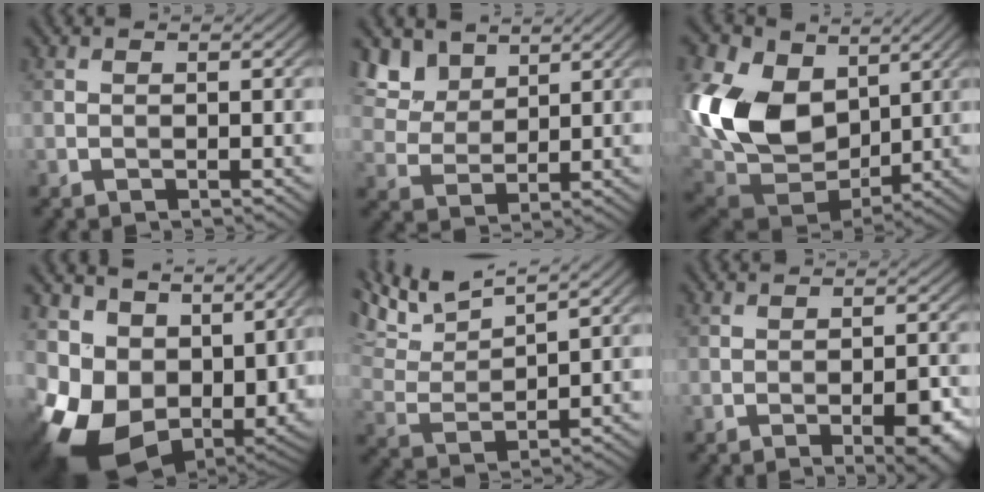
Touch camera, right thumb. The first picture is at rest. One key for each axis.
{"total": 6.7, "fx": 4.6, "fy": 3.9, "fz": 3.0, "tx": -0.090, "ty": -0.007, "tz": 0.100}
{"total": 16.5, "fx": 3.8, "fy": 11.7, "fz": 11.1, "tx": -0.293, "ty": 0.001, "tz": 0.075}
{"total": 13.6, "fx": 1.5, "fy": 10.5, "fz": 8.5, "tx": -0.205, "ty": -0.037, "tz": 0.055}
{"total": 9.1, "fx": 7.1, "fy": 2.0, "fz": 5.2, "tx": -0.122, "ty": 0.013, "tz": 0.136}
{"total": 5.1, "fx": -2.5, "fy": 1.2, "fz": 4.3, "tx": -0.063, "ty": 0.008, "tz": -0.030}